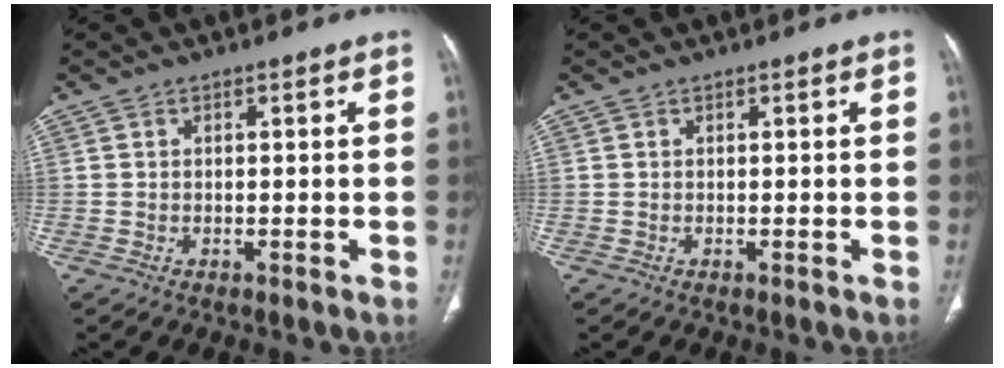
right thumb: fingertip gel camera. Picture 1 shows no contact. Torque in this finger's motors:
{"motor_torque": [-0.02, 0.02, -0.06, 0.05, 0.00]}